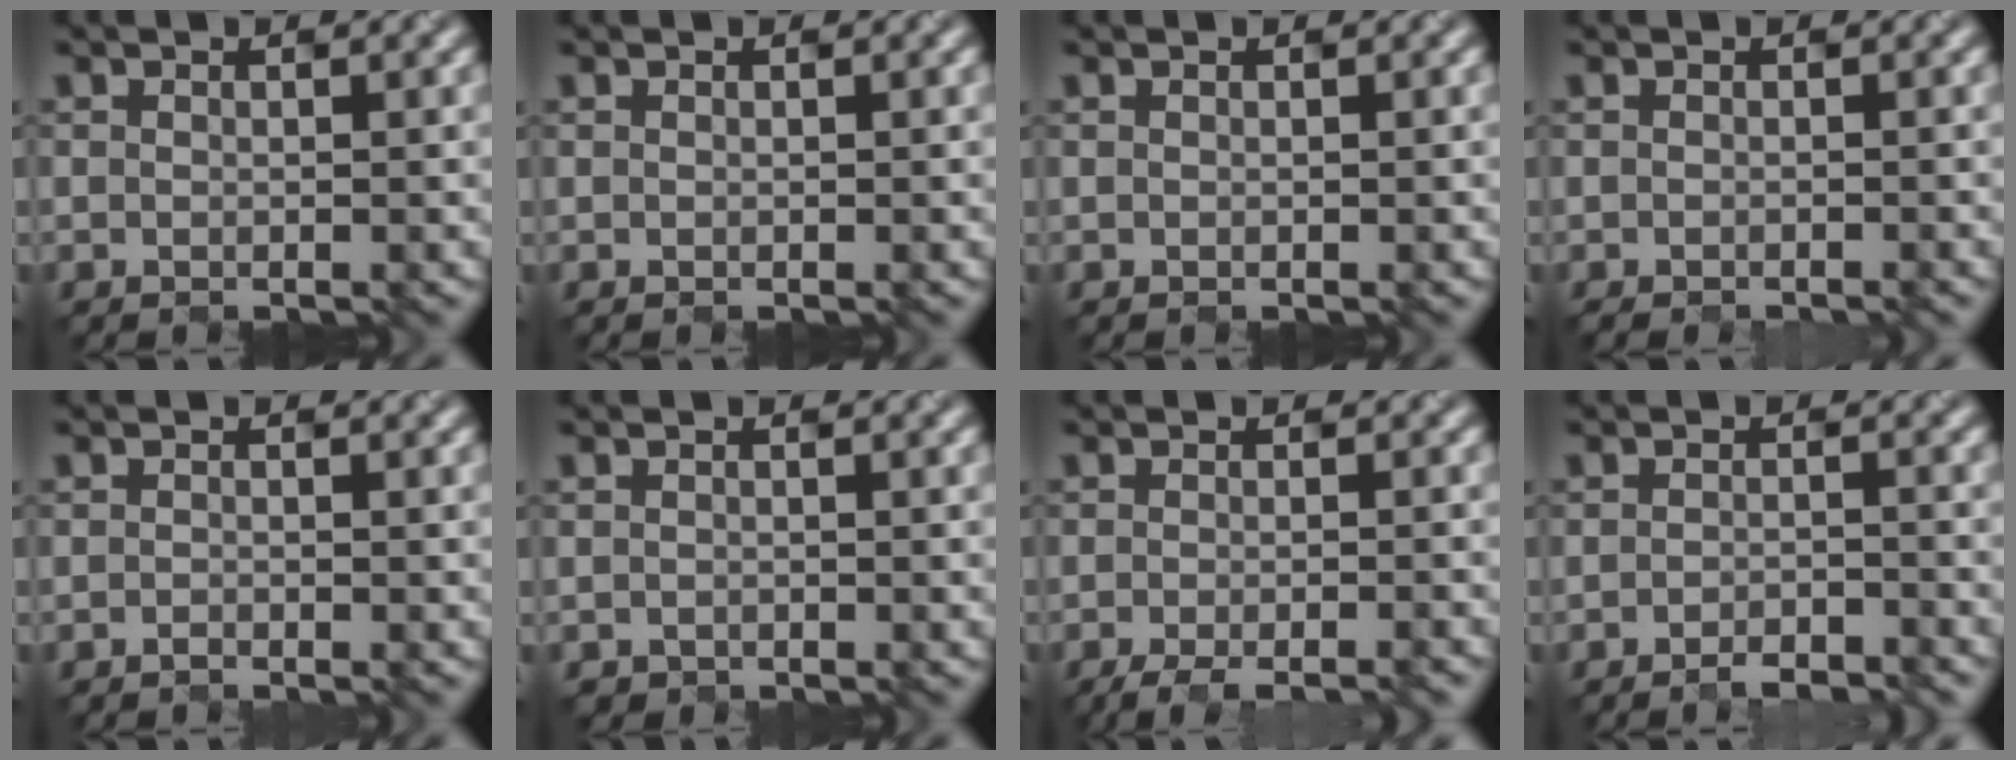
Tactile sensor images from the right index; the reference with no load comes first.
{"total": 0.0}
{"total": 0.0}
{"total": 0.5, "force": [-0.3, 0.2, 0.4], "torque": [0.005, 0.006, -0.006]}
{"total": 0.6, "force": [-0.6, -0.1, 0.1], "torque": [-0.004, 0.003, -0.010]}
{"total": 0.5, "force": [-0.4, 0.0, -0.3], "torque": [0.005, 0.000, 0.001]}
{"total": 3.1, "force": [-1.9, 0.6, 2.4], "torque": [-0.022, -0.002, -0.027]}
{"total": 2.0, "force": [-1.8, 0.1, 0.7], "torque": [-0.011, -0.001, -0.032]}